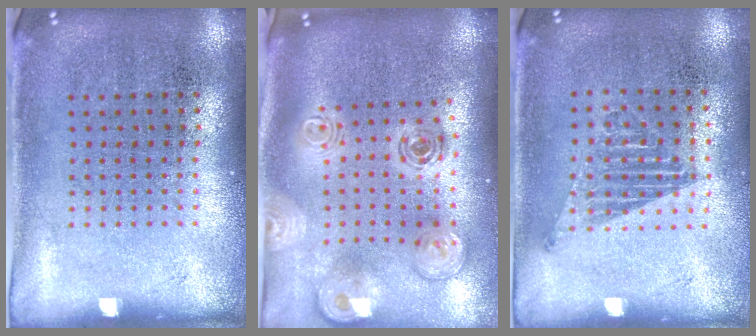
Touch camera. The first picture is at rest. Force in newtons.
{"total": 2.3, "press": 1.8, "slide": 1.4}
{"total": 1.3, "press": 1.0, "slide": 0.8}